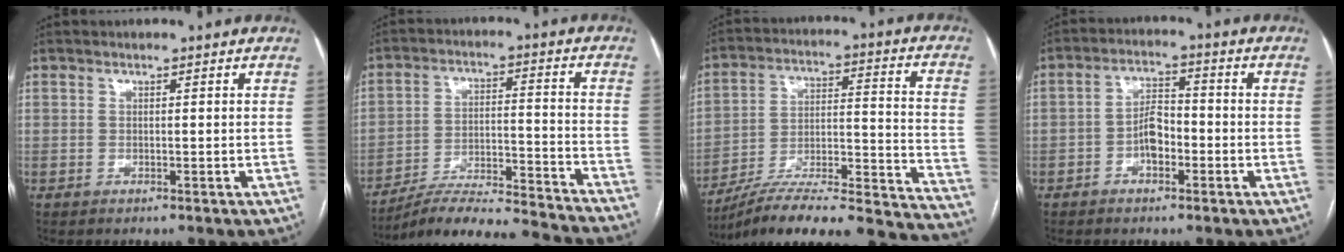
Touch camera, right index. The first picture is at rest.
{"total": 19.1, "force": [-18.1, -0.5, 6.2], "torque": [-0.095, -0.004, -0.274]}
{"total": 29.5, "force": [-25.9, 2.9, 13.9], "torque": [-0.136, 0.006, -0.372]}
{"total": 4.9, "force": [-1.8, 2.5, 3.9], "torque": [-0.072, 0.015, -0.035]}